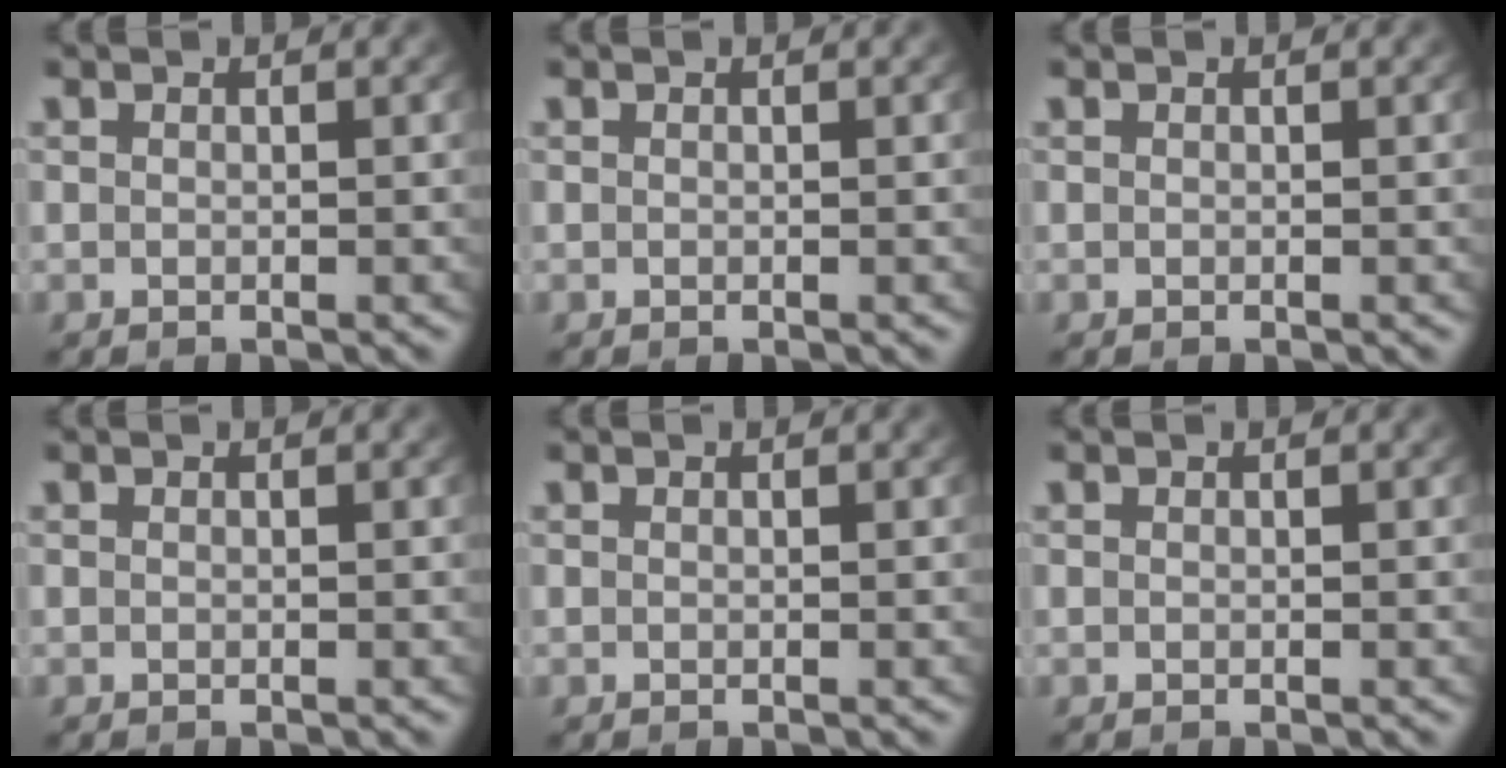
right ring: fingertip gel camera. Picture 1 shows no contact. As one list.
[{"total": 0.0}, {"total": 0.0}, {"total": 0.0}, {"total": 0.0}, {"total": 0.0}]